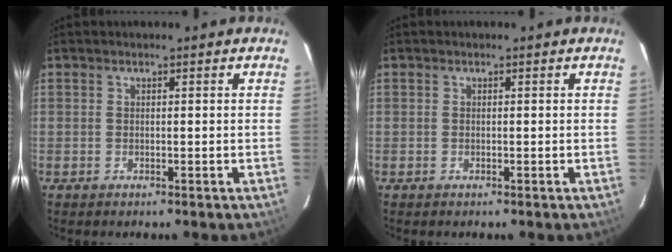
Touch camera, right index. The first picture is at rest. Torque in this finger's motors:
{"motor_torque": [0.01, 0.00, 0.11, 0.00]}